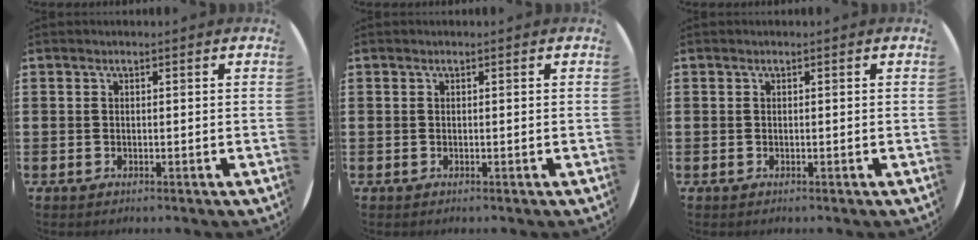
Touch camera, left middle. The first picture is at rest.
{"total": 0.0}
{"total": 0.0}